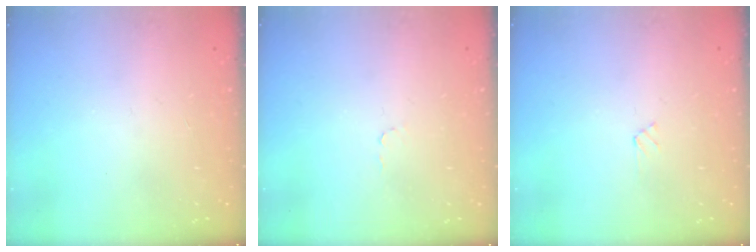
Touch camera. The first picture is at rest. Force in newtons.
{"total": 2.7, "press": 2.7, "slide": 0.3}
{"total": 2.7, "press": 2.7, "slide": 0.3}